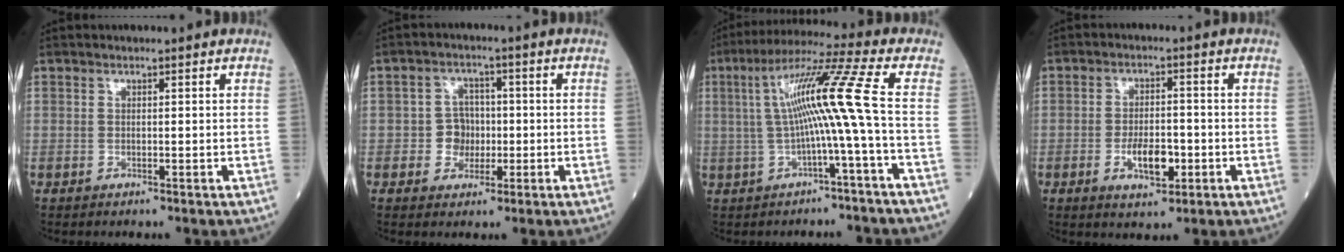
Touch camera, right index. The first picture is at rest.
{"total": 4.9, "force": [-1.0, 4.3, 2.1], "torque": [-0.041, 0.017, -0.013]}
{"total": 12.2, "force": [-0.2, -1.7, 12.1], "torque": [-0.222, 0.027, -0.003]}
{"total": 6.6, "force": [-2.2, 2.8, 5.5], "torque": [-0.103, 0.001, -0.031]}